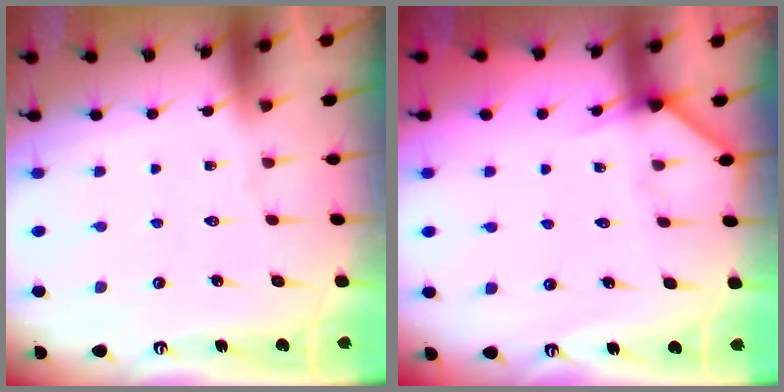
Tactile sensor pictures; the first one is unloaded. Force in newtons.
{"total": 4.6, "press": 4.6, "slide": 0.5}